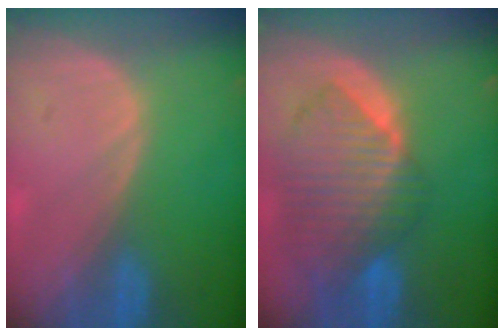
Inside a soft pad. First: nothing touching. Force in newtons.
{"total": 10.4, "press": 9.0, "slide": 5.1}